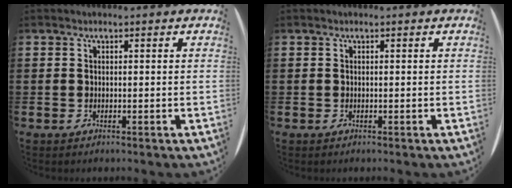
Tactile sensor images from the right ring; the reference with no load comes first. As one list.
[{"total": 0.0}]